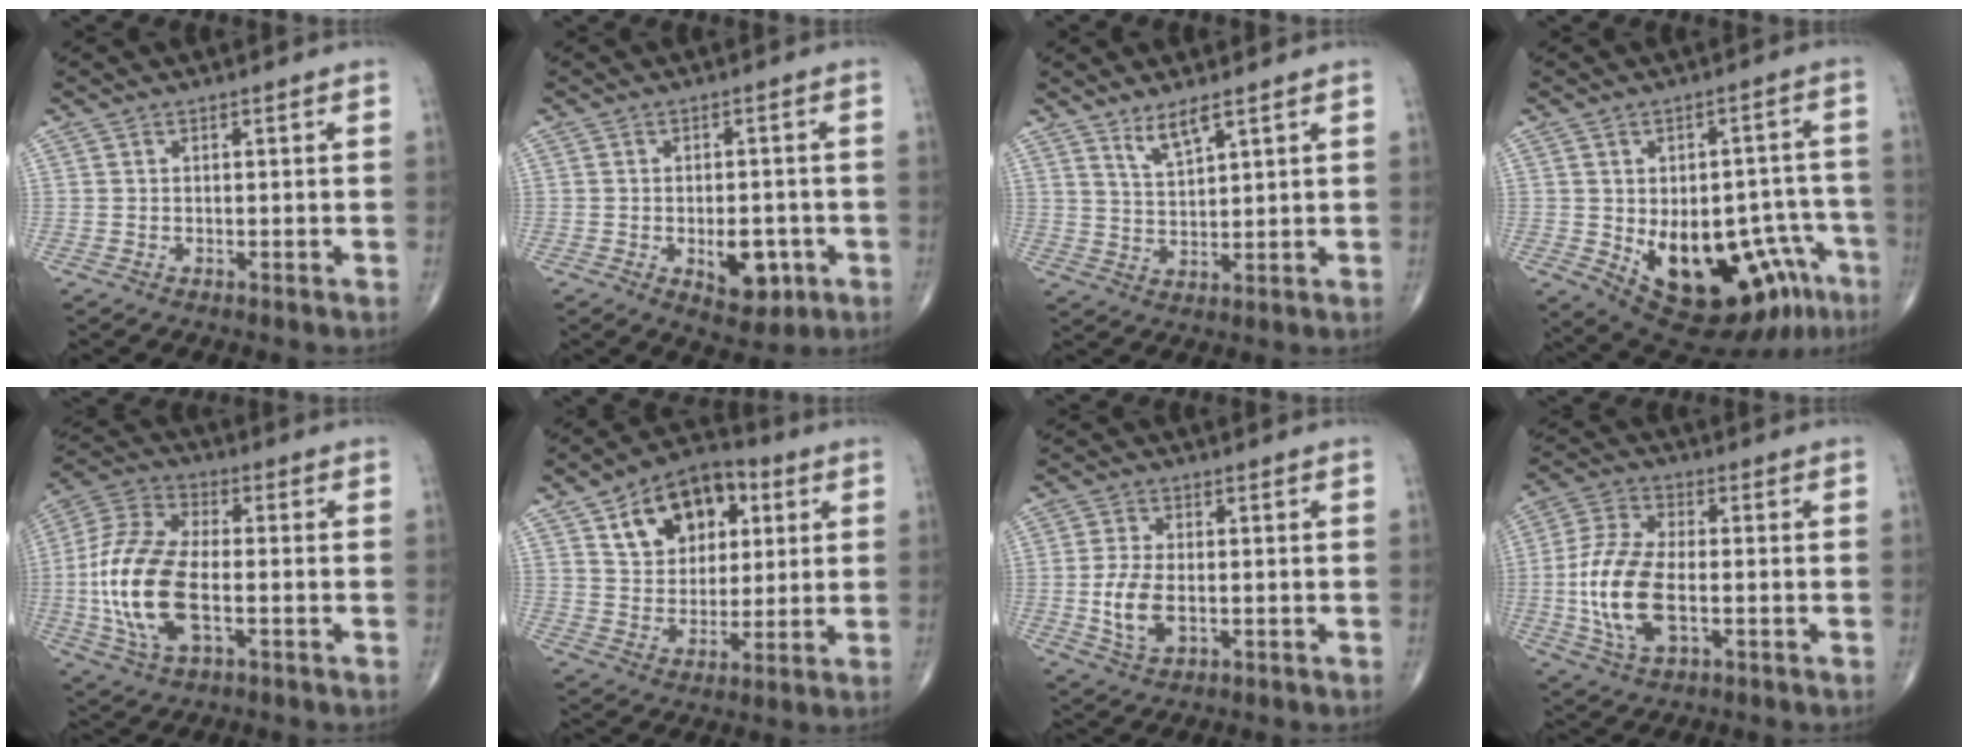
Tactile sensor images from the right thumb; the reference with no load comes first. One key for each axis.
{"total": 7.6, "fx": -2.3, "fy": 4.2, "fz": 5.9, "tx": -0.060, "ty": 0.003, "tz": -0.021}
{"total": 4.7, "fx": 3.4, "fy": 0.9, "fz": 3.2, "tx": -0.063, "ty": -0.028, "tz": 0.070}
{"total": 21.7, "fx": -9.4, "fy": 10.7, "fz": 16.4, "tx": -0.165, "ty": 0.030, "tz": -0.109}
{"total": 17.4, "fx": -2.9, "fy": 8.5, "fz": 14.9, "tx": -0.322, "ty": 0.015, "tz": -0.053}
{"total": 15.4, "fx": 6.1, "fy": 10.4, "fz": 9.6, "tx": -0.108, "ty": -0.005, "tz": 0.100}
{"total": 7.0, "fx": -1.0, "fy": 3.7, "fz": 5.8, "tx": -0.123, "ty": -0.006, "tz": -0.015}
{"total": 13.7, "fx": -2.2, "fy": 6.7, "fz": 11.8, "tx": -0.253, "ty": 0.007, "tz": -0.040}